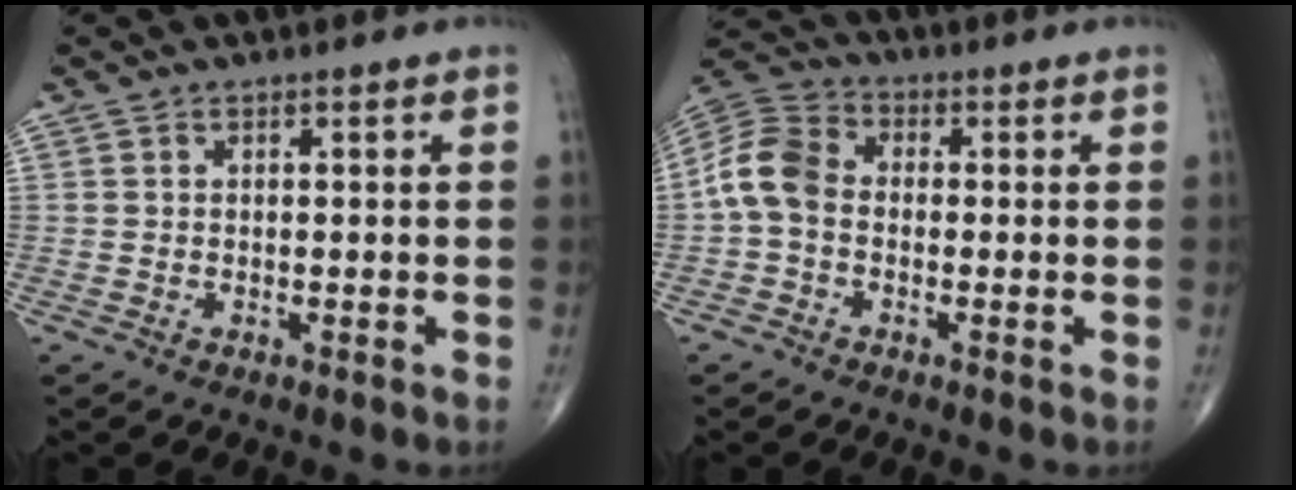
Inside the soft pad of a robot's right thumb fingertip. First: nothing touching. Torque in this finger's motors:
{"motor_torque": [-0.11, 0.33, 0.50, -0.42, 0.26]}